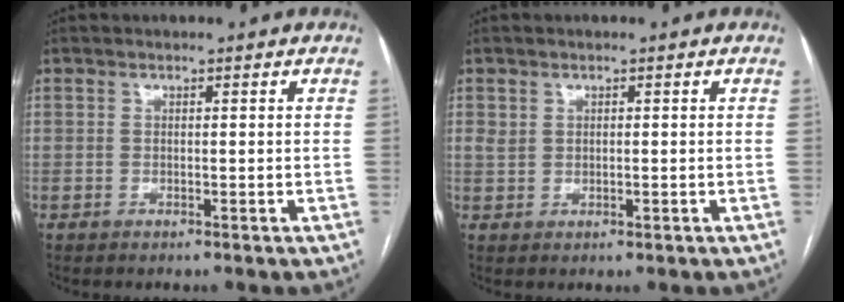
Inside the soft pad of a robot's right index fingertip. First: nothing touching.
{"total": 1.5, "force": [0.6, 1.2, 0.7], "torque": [-0.017, 0.004, 0.014]}